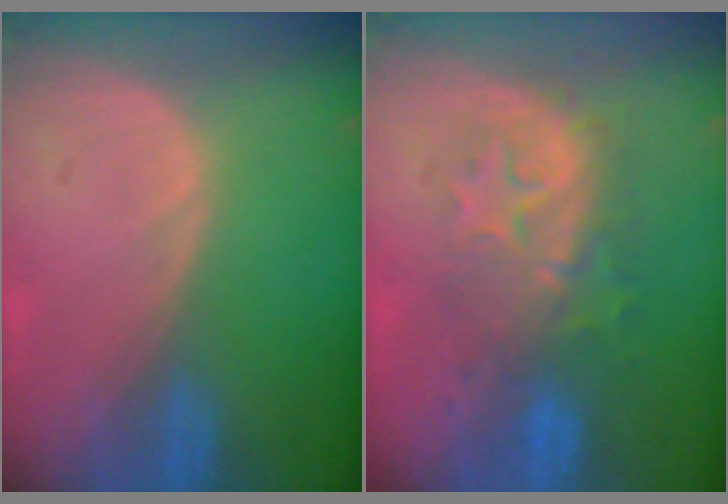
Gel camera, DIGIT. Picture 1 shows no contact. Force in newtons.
{"total": 8.1, "press": 8.1, "slide": 0.8}